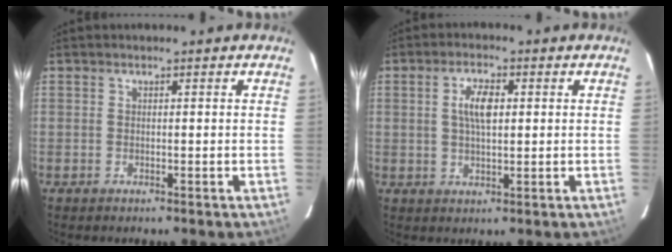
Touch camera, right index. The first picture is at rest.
{"total": 4.9, "force": [1.0, 2.0, 4.4], "torque": [-0.081, 0.008, 0.019]}